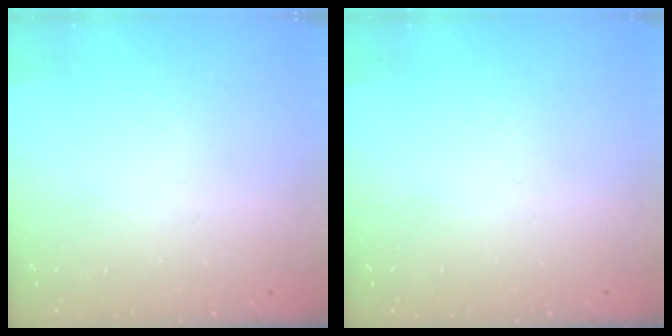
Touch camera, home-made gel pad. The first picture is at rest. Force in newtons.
{"total": 0.0}